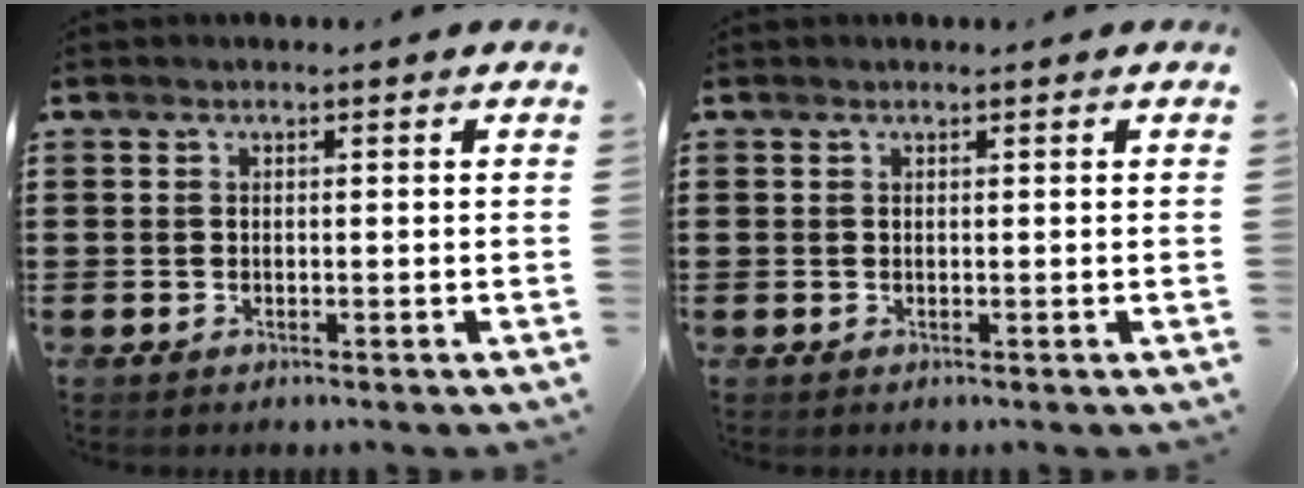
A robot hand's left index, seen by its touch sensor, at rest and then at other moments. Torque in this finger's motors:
{"motor_torque": [-0.04, -0.01, 0.00, 0.00]}